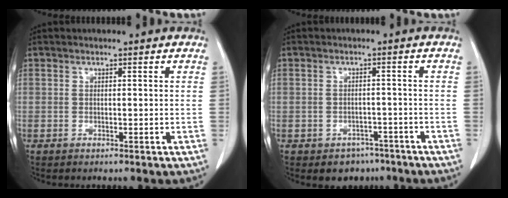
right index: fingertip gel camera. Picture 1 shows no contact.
{"total": 4.3, "force": [-3.1, 2.8, 0.8], "torque": [-0.003, 0.010, -0.036]}